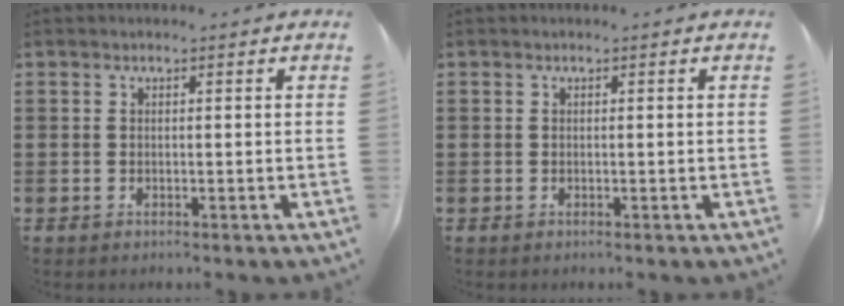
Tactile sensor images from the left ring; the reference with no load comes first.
{"total": 0.0}